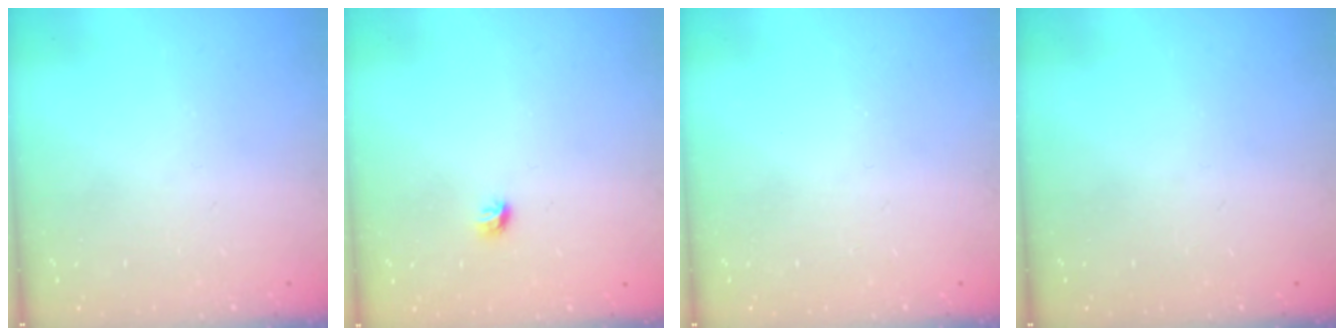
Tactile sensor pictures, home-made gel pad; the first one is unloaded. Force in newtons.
{"total": 3.9, "press": 3.8, "slide": 0.9}
{"total": 0.0}
{"total": 0.0}